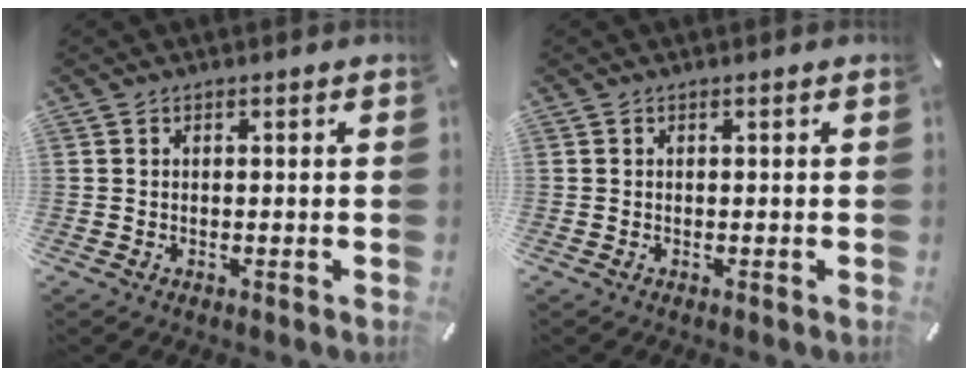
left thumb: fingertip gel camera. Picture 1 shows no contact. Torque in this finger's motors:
{"motor_torque": [0.00, 0.00, 0.03, -0.03, 0.00]}